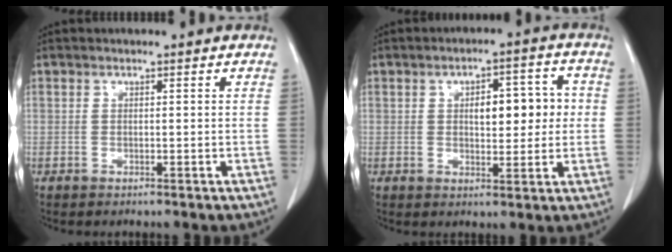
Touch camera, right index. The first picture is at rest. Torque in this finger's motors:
{"motor_torque": [0.17, 0.17, 0.32, 0.05]}